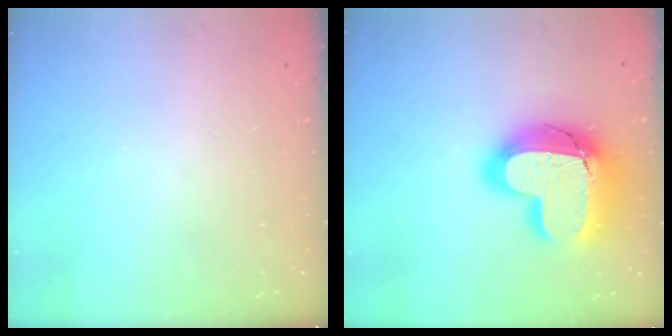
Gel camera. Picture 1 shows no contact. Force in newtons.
{"total": 23.0, "press": 22.9, "slide": 1.6}